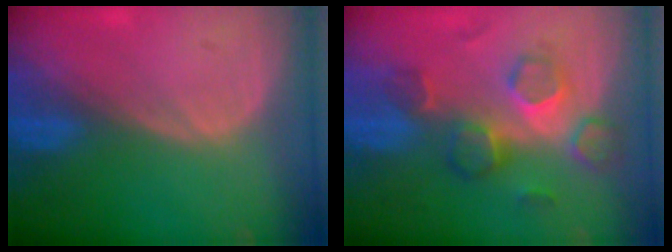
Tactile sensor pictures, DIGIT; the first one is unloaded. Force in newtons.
{"total": 8.9, "press": 7.7, "slide": 4.5}